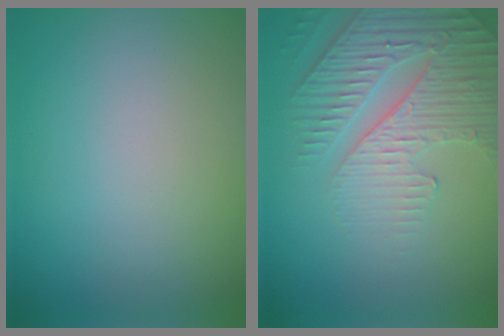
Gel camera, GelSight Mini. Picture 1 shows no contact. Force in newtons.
{"total": 4.2, "press": 4.0, "slide": 1.3}